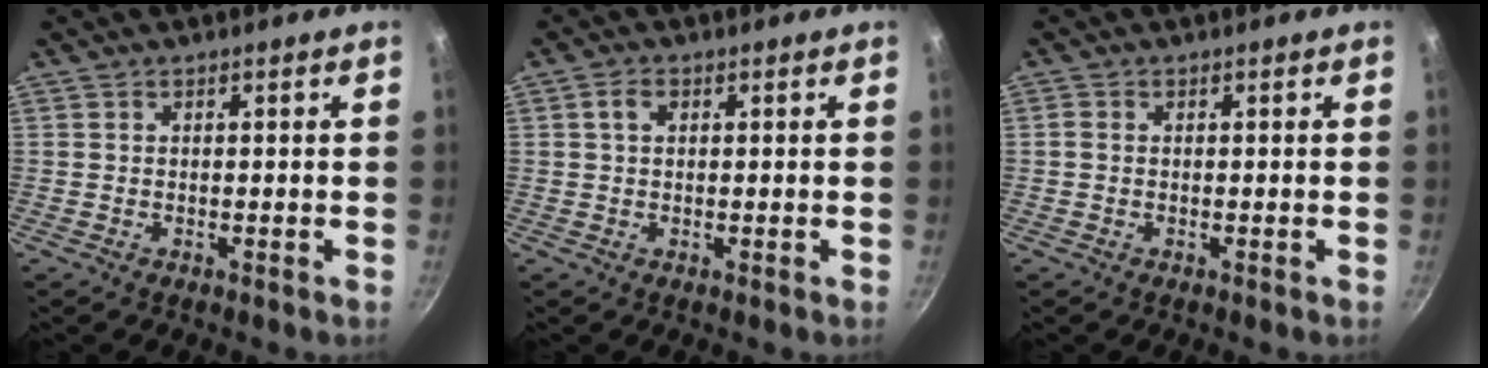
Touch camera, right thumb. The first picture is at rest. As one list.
[{"total": 2.2, "force": [0.6, 1.5, 1.5], "torque": [-0.022, 0.004, 0.010]}, {"total": 0.9, "force": [0.0, 0.7, 0.5], "torque": [-0.010, 0.004, -0.003]}]